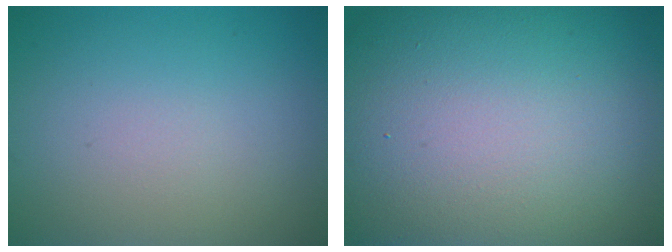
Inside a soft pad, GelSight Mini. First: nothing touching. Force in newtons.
{"total": 22.2, "press": 22.2, "slide": 1.0}